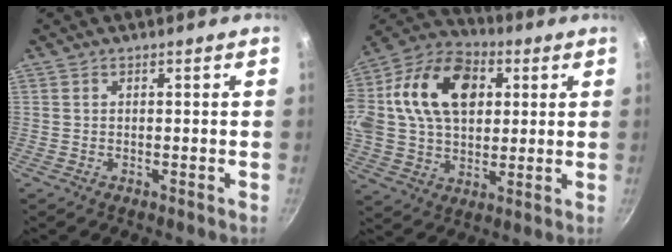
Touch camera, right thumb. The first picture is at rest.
{"total": 25.4, "force": [6.1, 17.3, 17.6], "torque": [-0.325, 0.024, 0.094]}